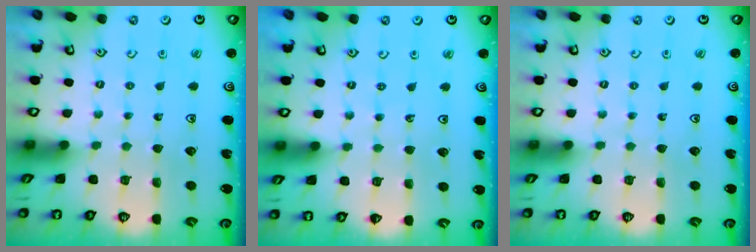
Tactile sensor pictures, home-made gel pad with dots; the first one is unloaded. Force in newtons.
{"total": 3.1, "press": 3.1, "slide": 0.4}
{"total": 0.0}